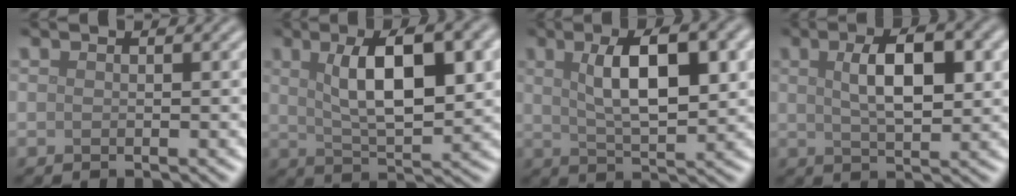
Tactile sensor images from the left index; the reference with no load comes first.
{"total": 9.6, "force": [2.5, 3.6, 8.6], "torque": [-0.132, 0.007, 0.040]}
{"total": 8.7, "force": [2.3, 3.2, 7.8], "torque": [-0.121, 0.008, 0.037]}
{"total": 6.2, "force": [1.5, 2.4, 5.5], "torque": [-0.091, 0.007, 0.025]}